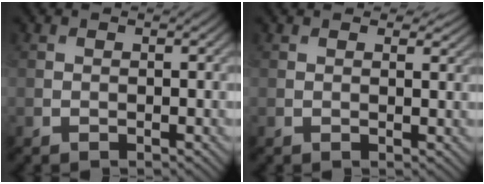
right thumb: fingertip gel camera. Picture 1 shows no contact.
{"total": 2.9, "force": [2.1, 1.2, 1.6], "torque": [-0.032, 0.000, 0.030]}